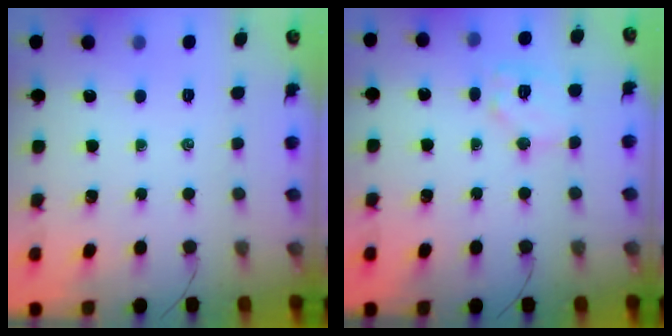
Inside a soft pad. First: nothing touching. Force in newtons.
{"total": 10.6, "press": 10.6, "slide": 0.6}